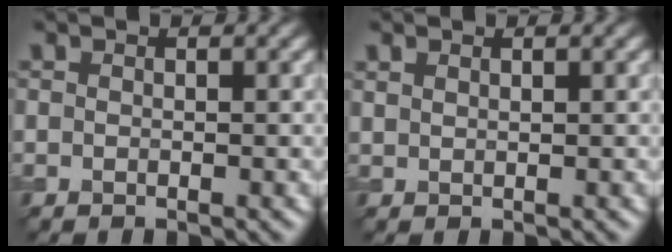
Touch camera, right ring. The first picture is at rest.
{"total": 0.8, "force": [0.6, 0.3, 0.3], "torque": [-0.012, 0.000, 0.016]}